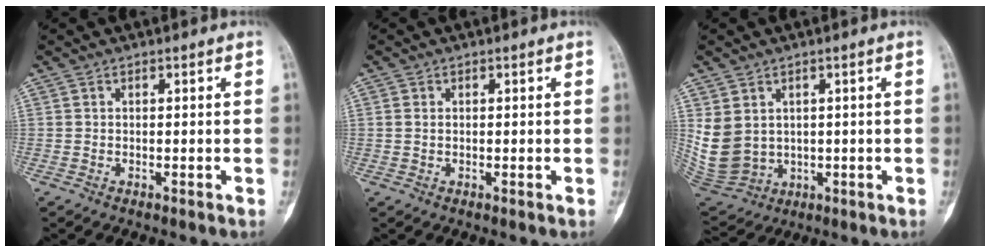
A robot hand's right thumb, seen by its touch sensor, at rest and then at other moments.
{"total": 0.9, "force": [0.2, 0.7, 0.6], "torque": [-0.014, 0.000, 0.003]}
{"total": 9.0, "force": [1.7, 7.5, 4.6], "torque": [-0.084, -0.010, 0.062]}